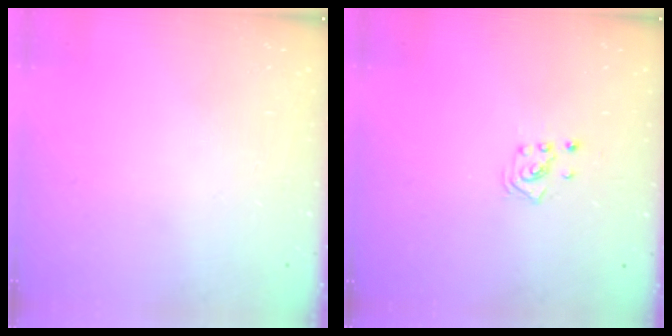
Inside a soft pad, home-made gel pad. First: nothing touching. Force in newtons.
{"total": 1.4, "press": 1.4, "slide": 0.1}